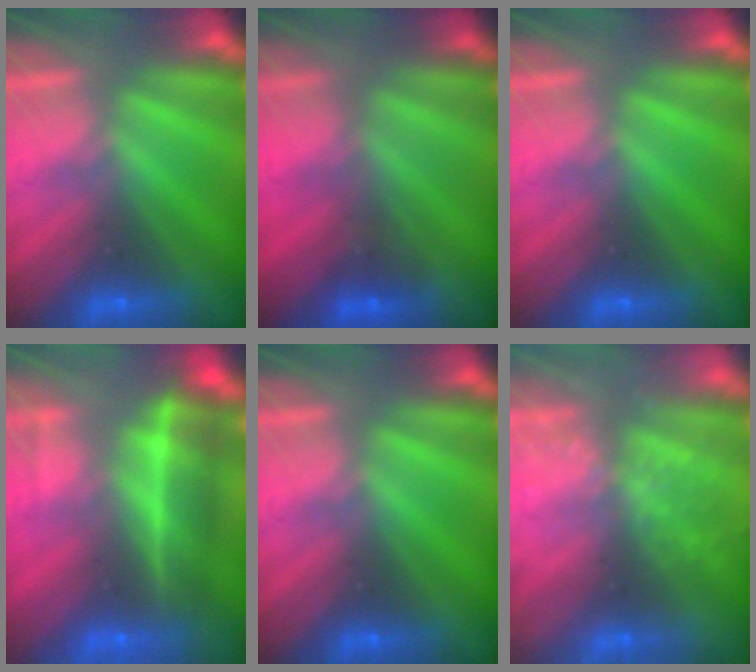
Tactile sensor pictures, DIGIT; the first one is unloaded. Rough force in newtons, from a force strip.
{"total": 1.3}
{"total": 0.0}
{"total": 7.3}
{"total": 0.0}
{"total": 8.0}